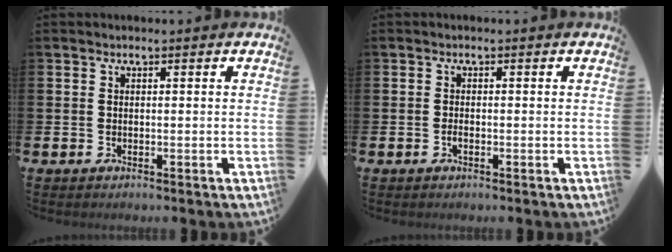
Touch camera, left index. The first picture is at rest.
{"total": 0.7, "force": [-0.4, 0.3, 0.5], "torque": [-0.016, 0.000, -0.005]}